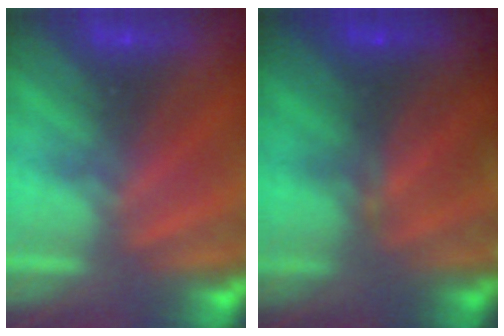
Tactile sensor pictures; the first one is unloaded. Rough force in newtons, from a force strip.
{"total": 7.3}